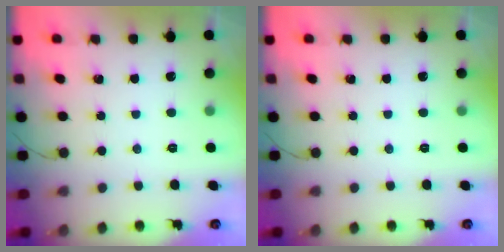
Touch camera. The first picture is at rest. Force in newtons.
{"total": 0.0}